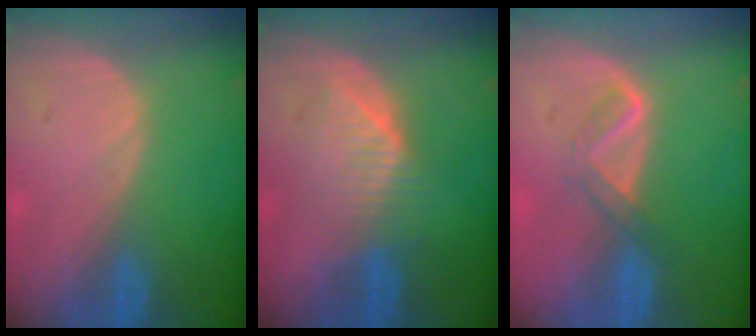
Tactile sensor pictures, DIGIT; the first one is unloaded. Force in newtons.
{"total": 5.2, "press": 5.2, "slide": 0.4}
{"total": 3.2, "press": 3.1, "slide": 0.7}